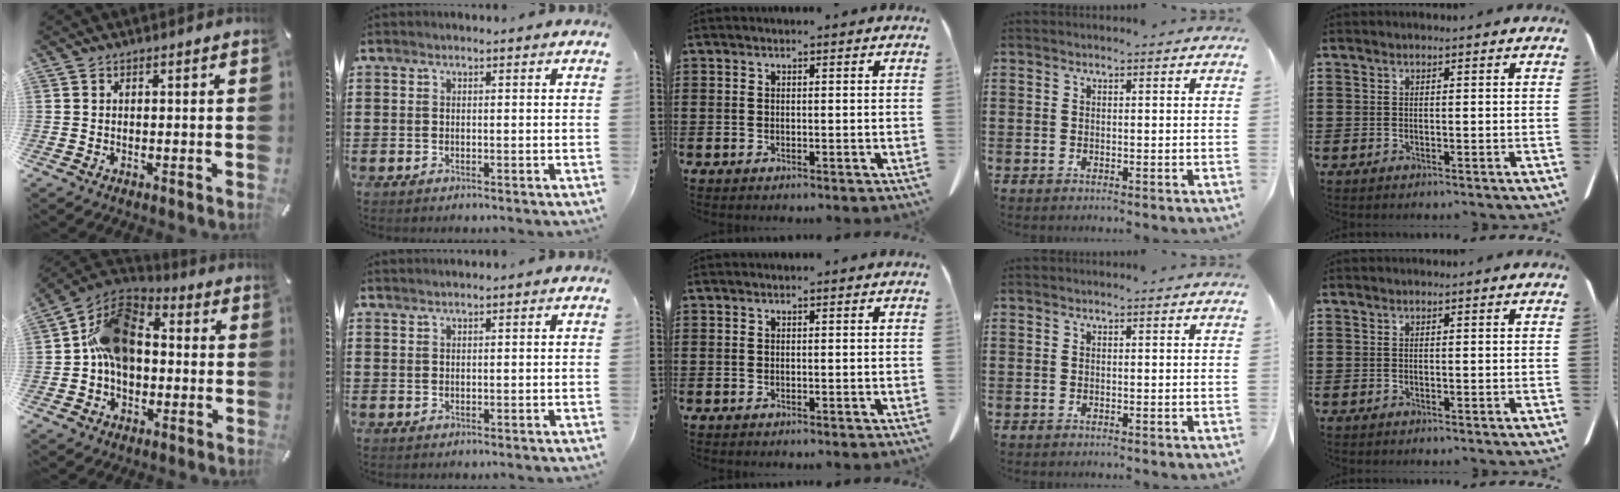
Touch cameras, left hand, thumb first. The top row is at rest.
{"thumb": {"total": 14.3, "force": [0.3, 11.0, 9.1], "torque": [-0.172, 0.027, 0.006]}, "index": {"total": 0.7, "force": [0.6, 0.0, 0.2], "torque": [-0.006, -0.002, 0.013]}}